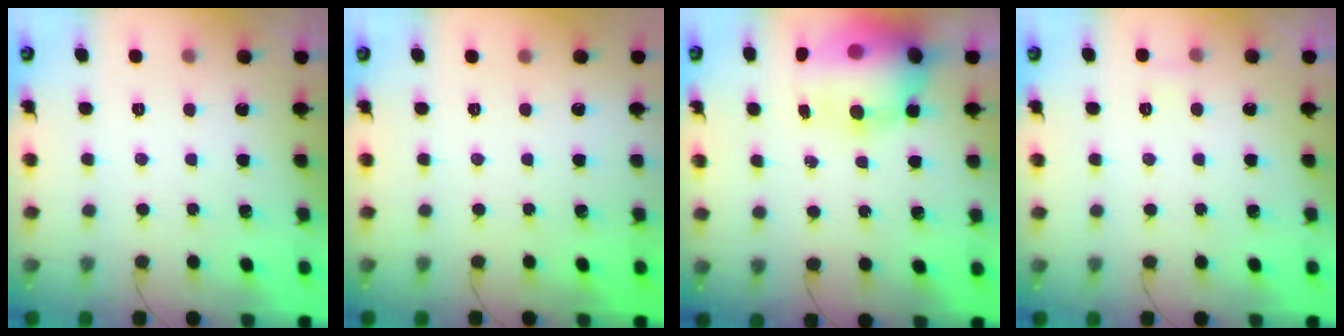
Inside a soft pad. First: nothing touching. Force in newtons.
{"total": 0.0}
{"total": 18.3, "press": 16.3, "slide": 8.4}
{"total": 2.1, "press": 2.0, "slide": 0.7}